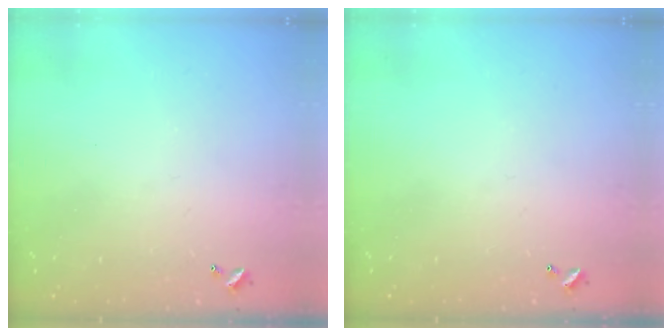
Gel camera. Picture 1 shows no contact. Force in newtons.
{"total": 0.0}